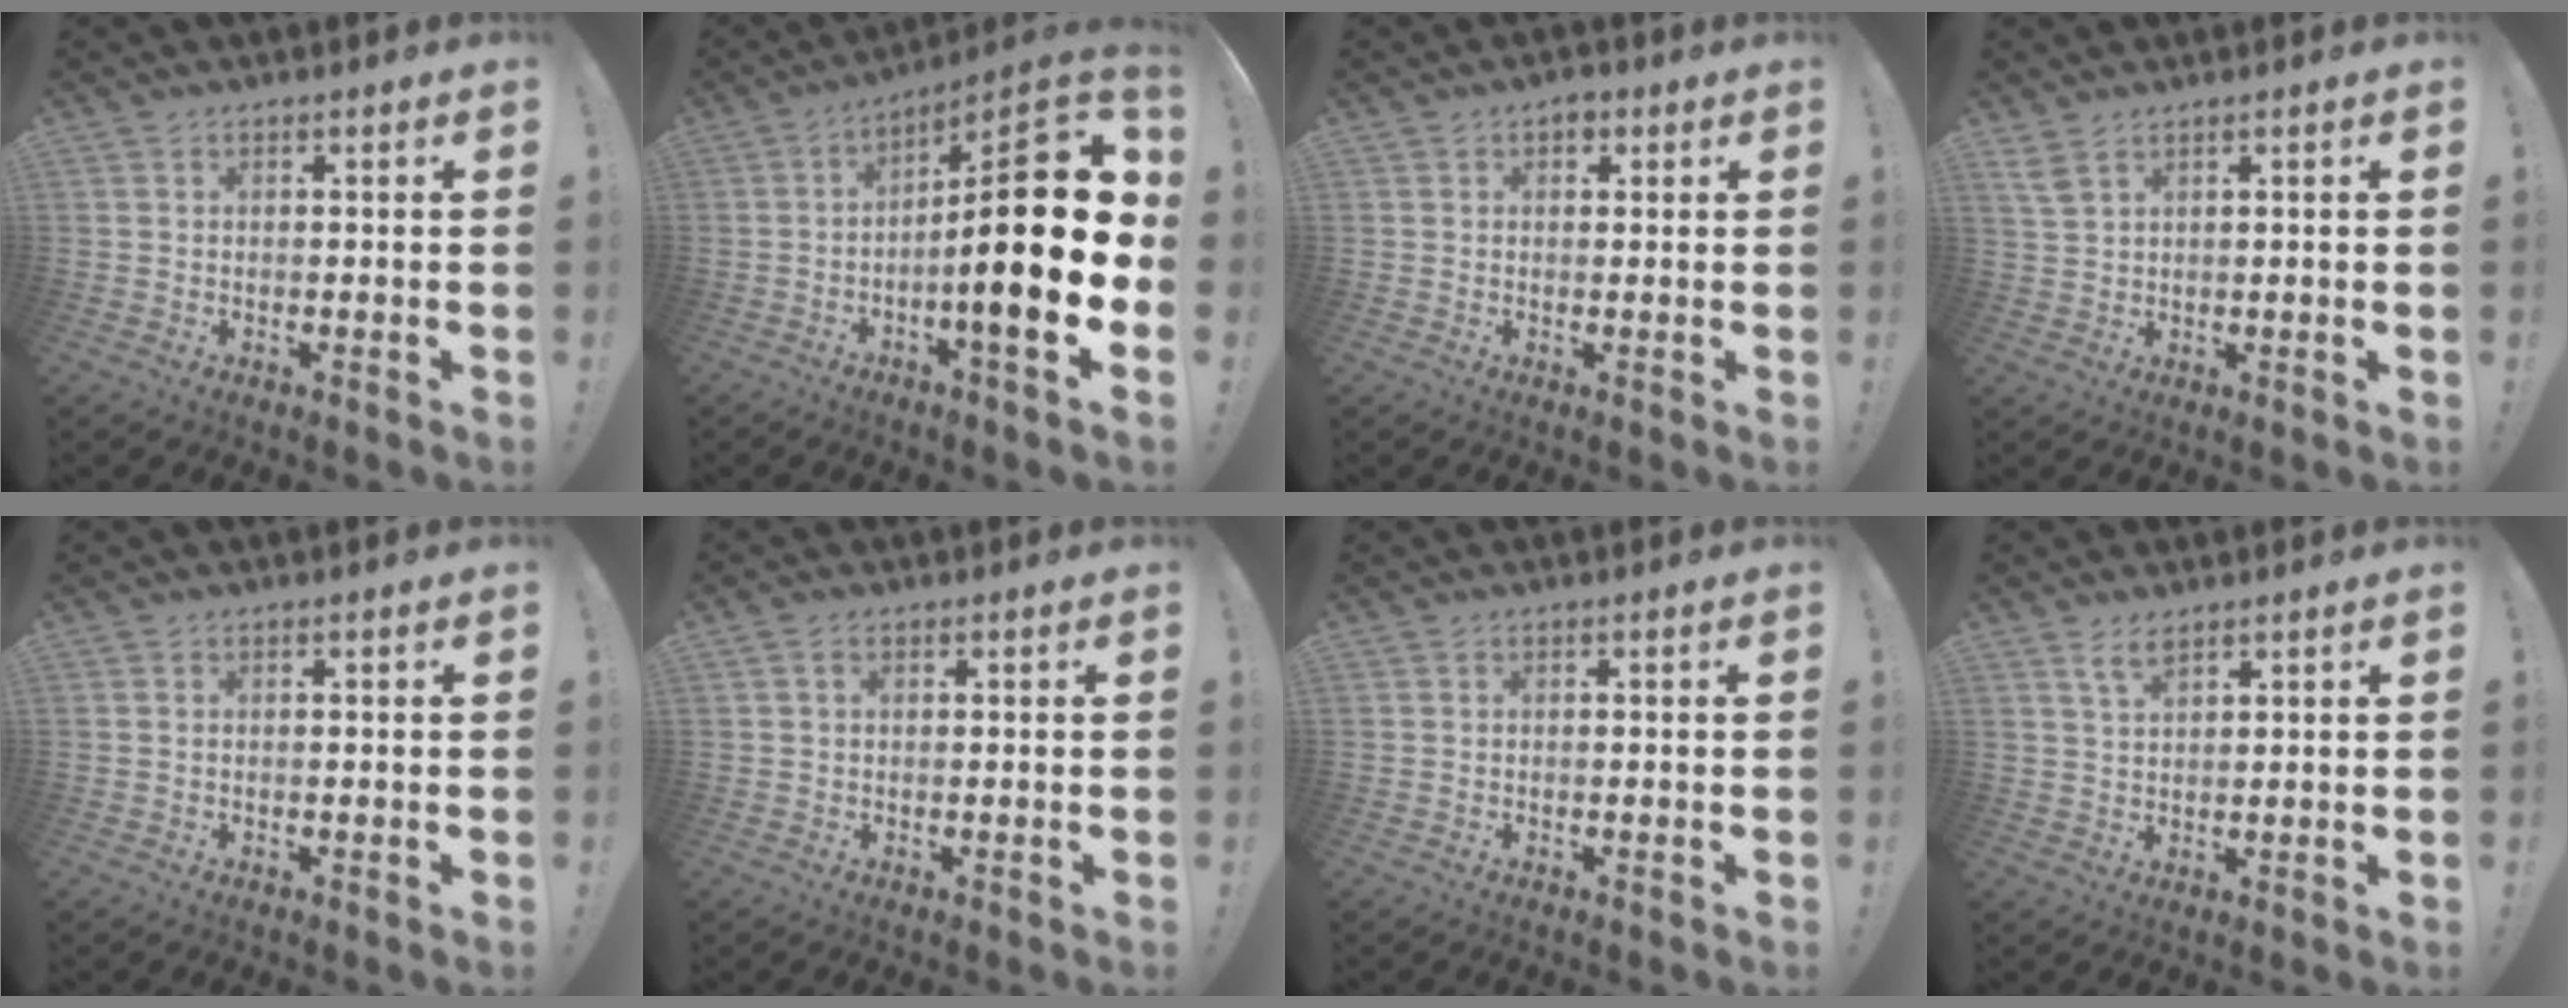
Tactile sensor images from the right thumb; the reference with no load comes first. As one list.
[{"total": 23.8, "force": [-2.5, 6.1, 22.9], "torque": [-0.338, 0.016, -0.040]}, {"total": 2.5, "force": [1.0, 1.9, 1.2], "torque": [-0.011, 0.000, 0.016]}, {"total": 3.8, "force": [2.5, 1.1, 2.6], "torque": [-0.060, -0.007, 0.049]}, {"total": 0.0}, {"total": 1.7, "force": [0.6, 1.2, 1.0], "torque": [-0.021, 0.005, 0.012]}, {"total": 0.0}, {"total": 3.9, "force": [2.7, 1.4, 2.4], "torque": [-0.045, -0.011, 0.048]}]